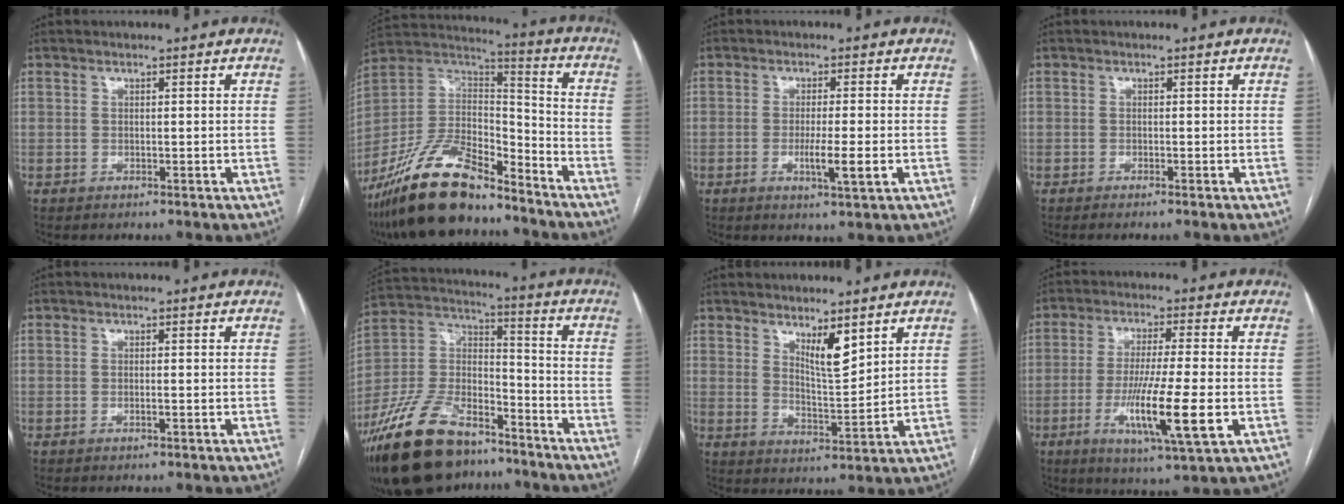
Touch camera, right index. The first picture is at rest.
{"total": 19.3, "force": [-15.3, 5.3, 10.5], "torque": [-0.219, 0.005, -0.284]}
{"total": 4.8, "force": [-1.2, 0.0, 4.7], "torque": [-0.081, -0.011, -0.020]}
{"total": 1.1, "force": [-0.9, -0.2, 0.5], "torque": [-0.009, 0.000, -0.014]}
{"total": 0.7, "force": [-0.3, 0.0, 0.7], "torque": [-0.013, 0.000, -0.003]}
{"total": 22.2, "force": [-16.4, 9.7, 11.5], "torque": [-0.283, 0.008, -0.298]}
{"total": 5.5, "force": [3.6, 1.0, 3.9], "torque": [-0.072, -0.016, 0.068]}
{"total": 12.6, "force": [-3.4, 0.4, 12.1], "torque": [-0.219, -0.025, -0.060]}